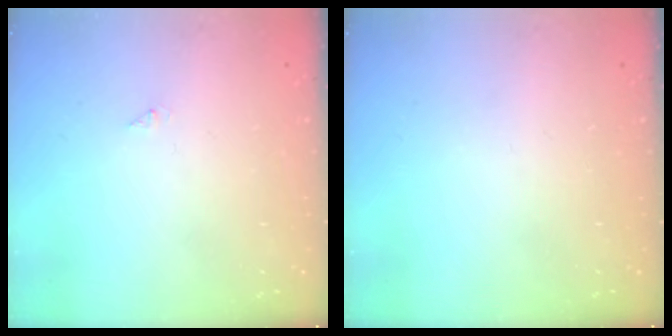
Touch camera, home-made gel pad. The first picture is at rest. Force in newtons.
{"total": 0.0}